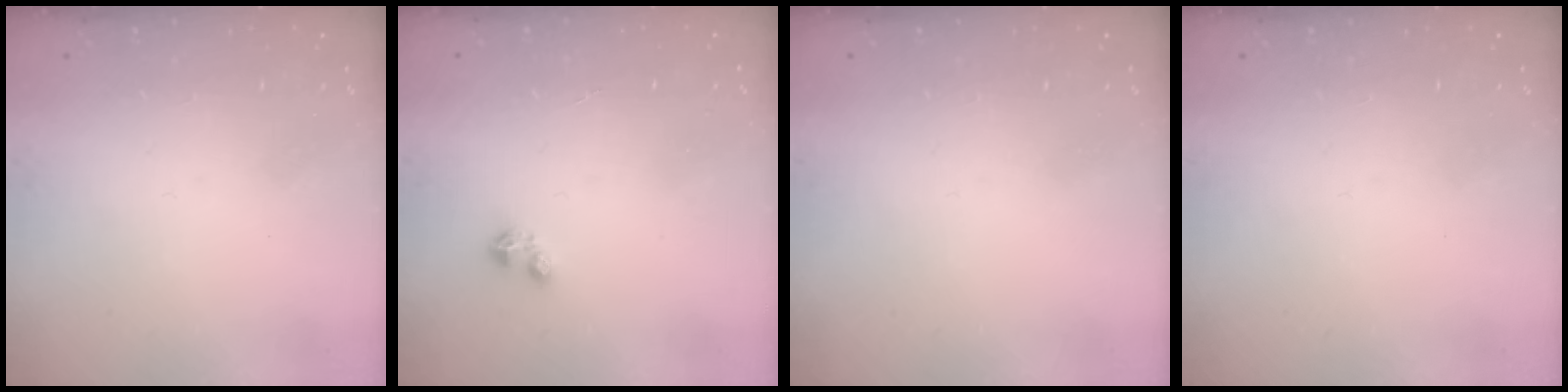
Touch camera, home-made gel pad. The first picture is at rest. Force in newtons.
{"total": 2.4, "press": 2.4, "slide": 0.3}
{"total": 0.0}
{"total": 0.0}